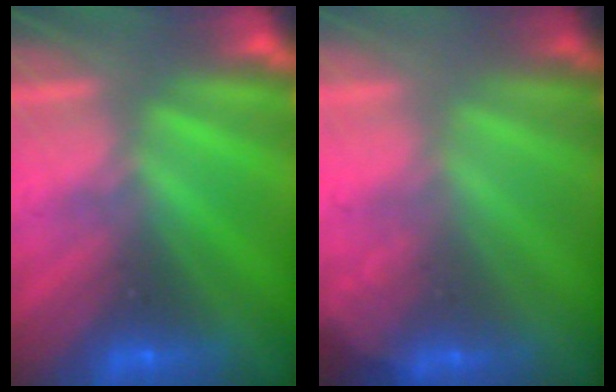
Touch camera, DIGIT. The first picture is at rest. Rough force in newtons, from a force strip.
{"total": 1.9}